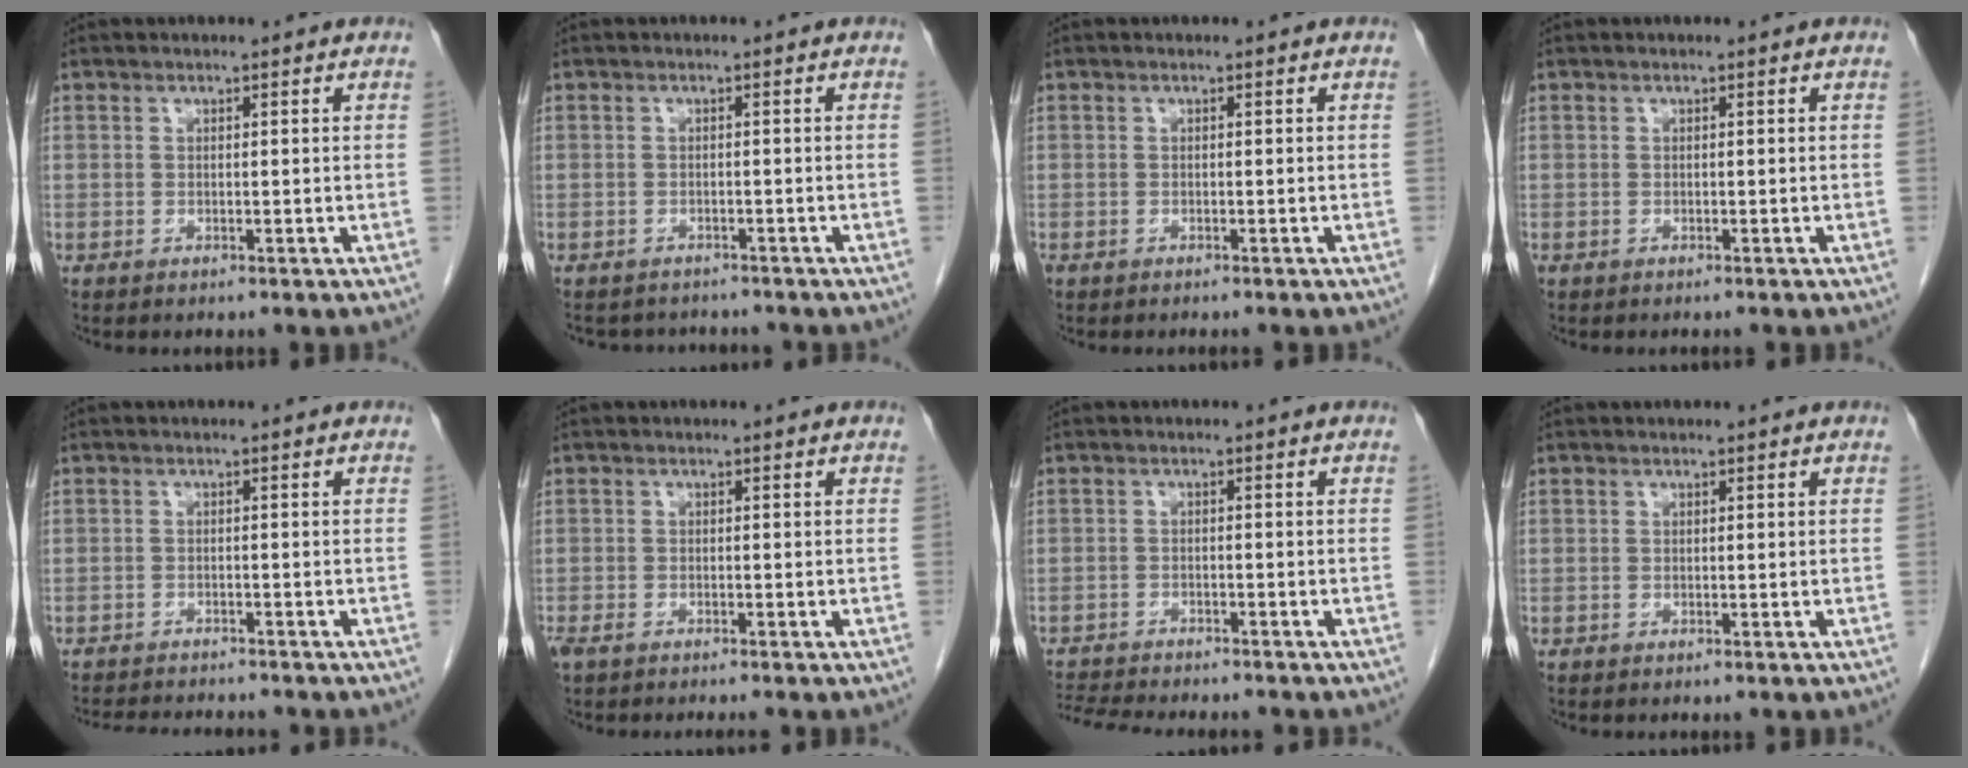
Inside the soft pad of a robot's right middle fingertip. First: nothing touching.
{"total": 4.8, "force": [-4.5, 1.6, 0.4], "torque": [-0.001, 0.000, -0.058]}
{"total": 0.9, "force": [-0.8, 0.3, 0.4], "torque": [-0.011, -0.002, -0.010]}
{"total": 0.0}
{"total": 8.5, "force": [-7.9, 1.2, 2.7], "torque": [-0.038, -0.007, -0.112]}
{"total": 3.9, "force": [-3.2, 0.7, 2.2], "torque": [-0.034, -0.010, -0.047]}
{"total": 11.2, "force": [-10.3, 1.7, 4.3], "torque": [-0.073, -0.008, -0.147]}
{"total": 0.0}